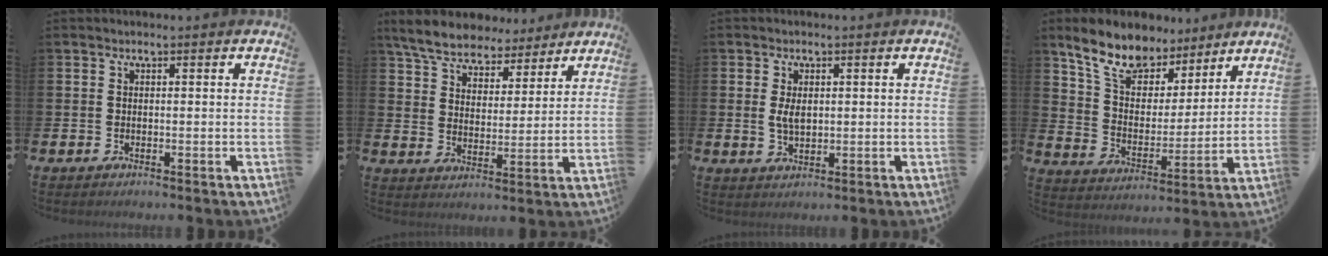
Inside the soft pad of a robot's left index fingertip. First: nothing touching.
{"total": 7.2, "force": [6.7, 2.4, 1.5], "torque": [-0.067, -0.030, 0.122]}
{"total": 3.0, "force": [0.7, 1.7, 2.4], "torque": [-0.038, 0.003, 0.010]}
{"total": 10.2, "force": [8.8, 4.4, 2.7], "torque": [-0.100, -0.050, 0.162]}